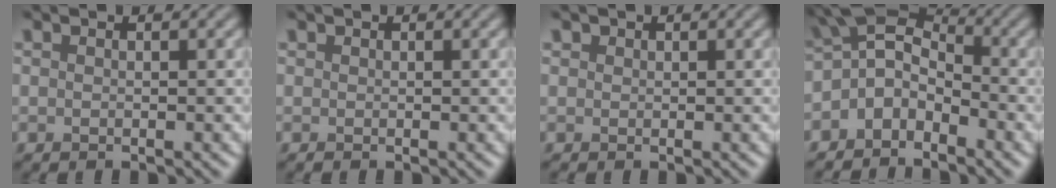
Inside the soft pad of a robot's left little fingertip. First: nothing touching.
{"total": 0.0}
{"total": 0.6, "force": [0.3, 0.5, 0.1], "torque": [0.000, -0.002, 0.006]}
{"total": 4.4, "force": [-1.7, 2.9, 2.7], "torque": [-0.042, 0.008, -0.049]}